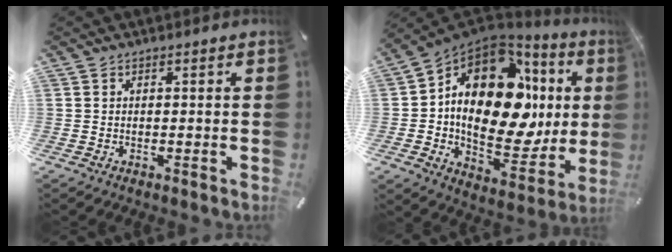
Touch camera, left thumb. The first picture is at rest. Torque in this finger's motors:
{"motor_torque": [2.48, 2.53, 1.93, 0.84, 0.43]}